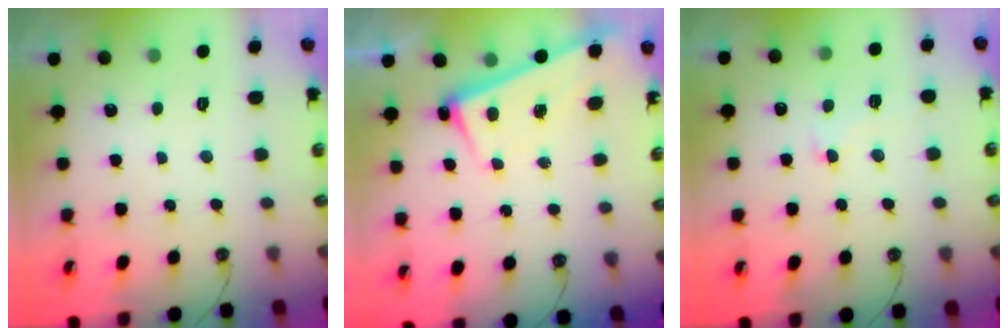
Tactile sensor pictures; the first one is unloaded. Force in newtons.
{"total": 2.6, "press": 2.5, "slide": 0.7}
{"total": 2.1, "press": 2.0, "slide": 0.8}